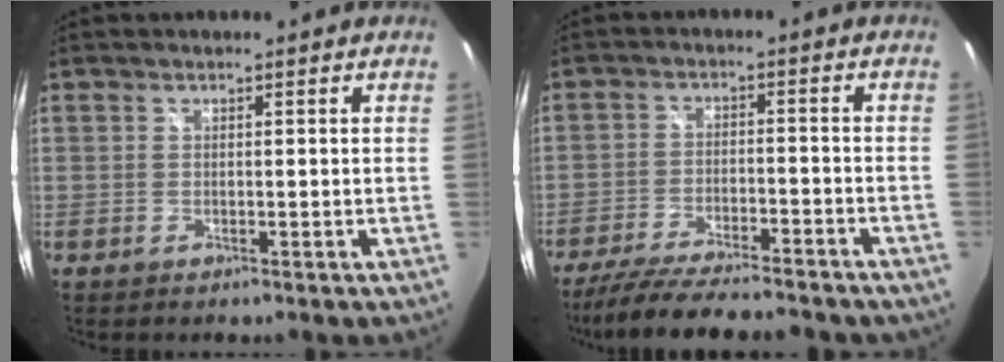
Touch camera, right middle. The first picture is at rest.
{"total": 19.0, "force": [-16.3, 4.0, 9.1], "torque": [-0.176, -0.035, -0.244]}